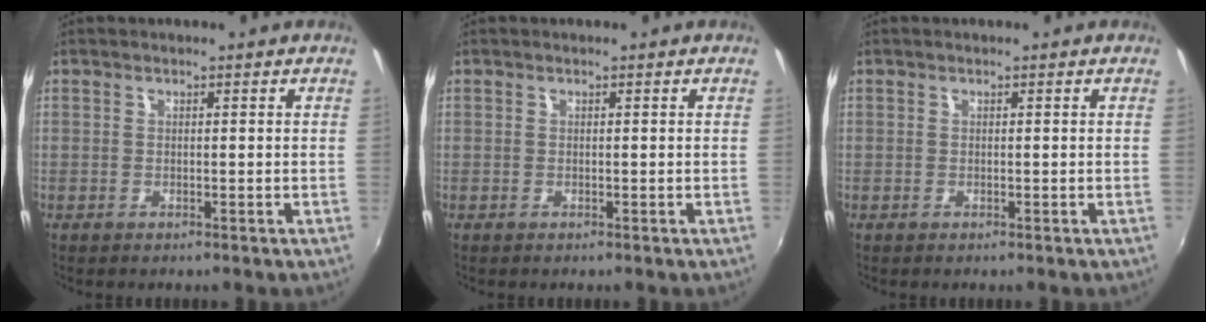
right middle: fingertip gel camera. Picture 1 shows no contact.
{"total": 0.0}
{"total": 0.0}